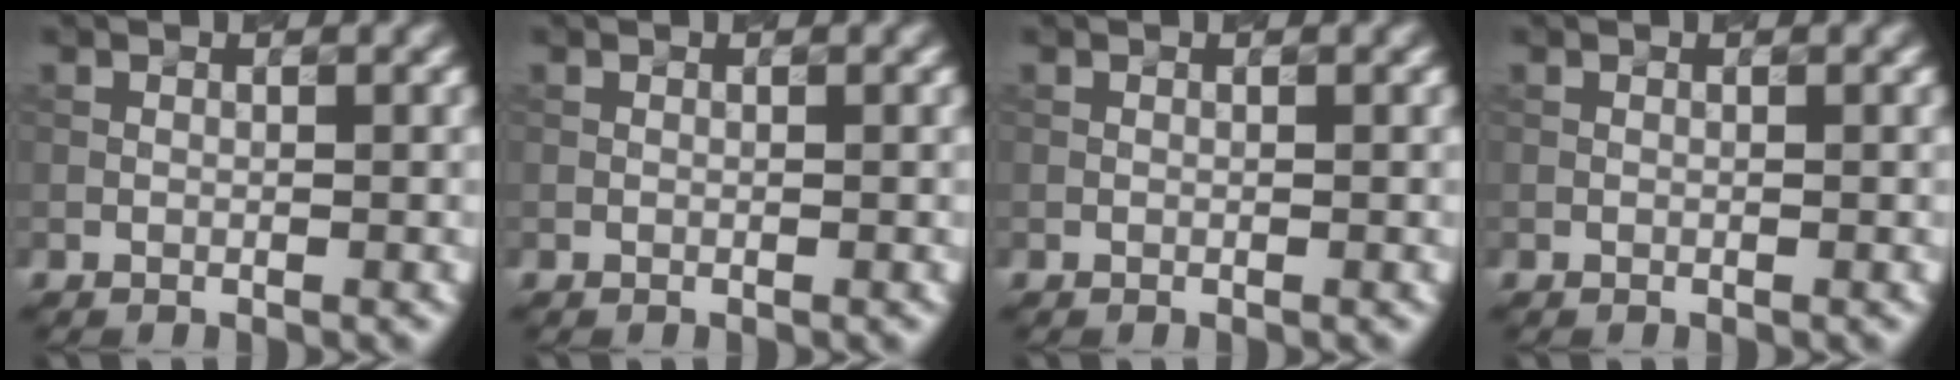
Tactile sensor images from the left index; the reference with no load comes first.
{"total": 0.0}
{"total": 0.0}
{"total": 0.0}